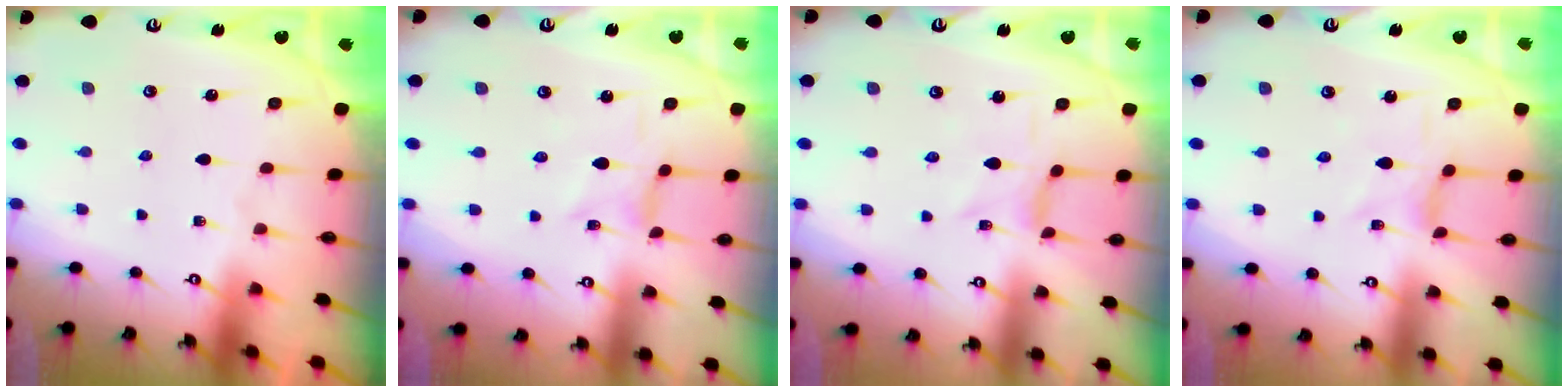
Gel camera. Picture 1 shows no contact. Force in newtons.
{"total": 0.0}
{"total": 0.0}
{"total": 1.5, "press": 1.5, "slide": 0.3}